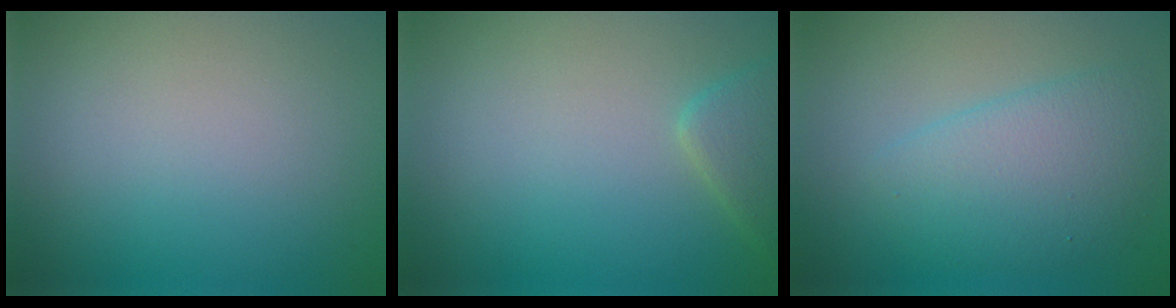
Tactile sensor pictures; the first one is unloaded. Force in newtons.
{"total": 2.4, "press": 2.3, "slide": 0.1}
{"total": 4.3, "press": 4.3, "slide": 0.1}